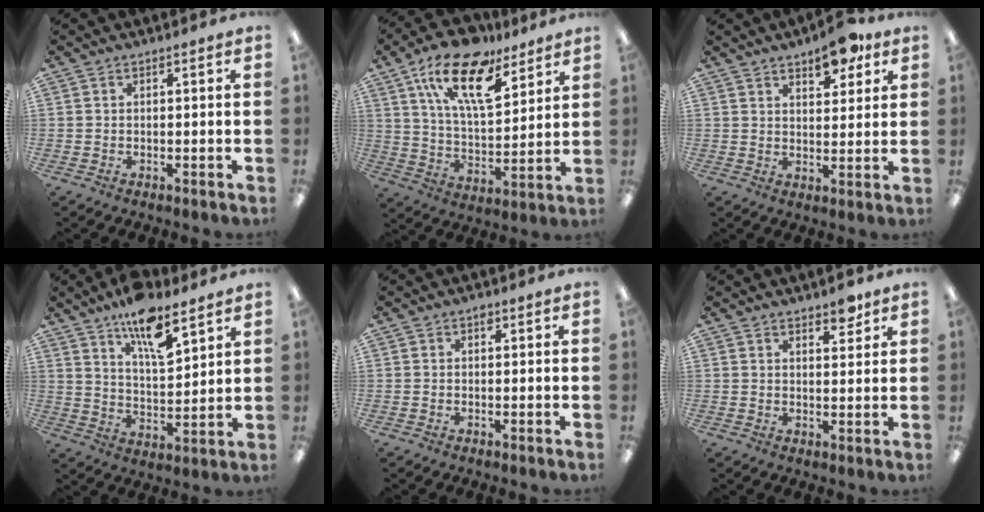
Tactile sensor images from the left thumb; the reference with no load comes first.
{"total": 19.1, "force": [12.0, 8.2, 12.3], "torque": [-0.214, -0.055, 0.209]}
{"total": 8.4, "force": [5.9, 3.7, 4.6], "torque": [-0.048, -0.035, 0.097]}
{"total": 13.7, "force": [9.6, 4.8, 8.5], "torque": [-0.138, -0.049, 0.164]}
{"total": 1.1, "force": [0.6, 0.7, 0.6], "torque": [-0.006, -0.001, 0.008]}
{"total": 4.3, "force": [3.5, 1.6, 1.9], "torque": [-0.010, -0.024, 0.057]}